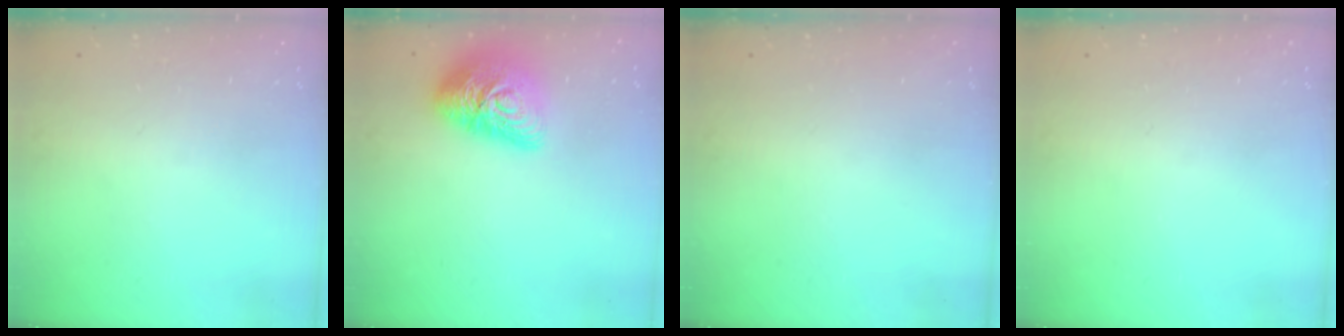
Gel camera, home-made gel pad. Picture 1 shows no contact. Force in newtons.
{"total": 16.1, "press": 16.1, "slide": 0.9}
{"total": 0.0}
{"total": 0.0}